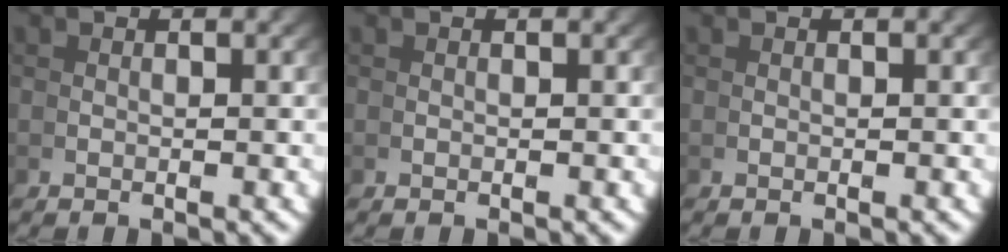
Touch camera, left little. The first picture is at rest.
{"total": 0.0}
{"total": 0.0}